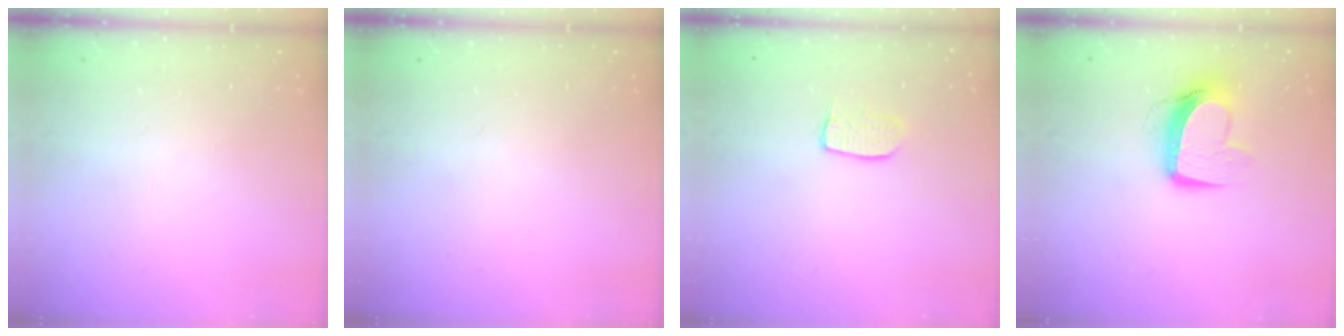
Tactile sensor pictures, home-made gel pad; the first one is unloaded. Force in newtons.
{"total": 0.0}
{"total": 7.0, "press": 7.0, "slide": 0.5}
{"total": 11.4, "press": 11.3, "slide": 1.5}